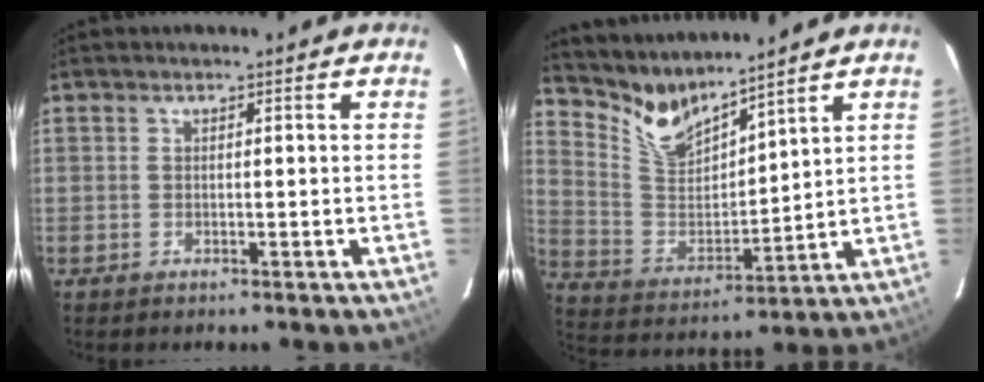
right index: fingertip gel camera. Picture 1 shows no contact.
{"total": 9.5, "force": [8.7, 1.8, 3.2], "torque": [-0.076, -0.015, 0.182]}